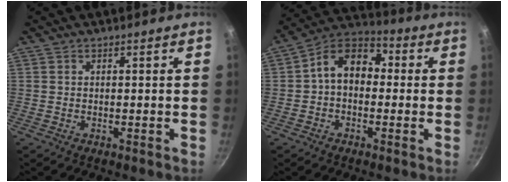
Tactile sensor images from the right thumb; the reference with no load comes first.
{"total": 10.6, "force": [0.4, 7.5, 7.5], "torque": [-0.096, 0.034, -0.011]}